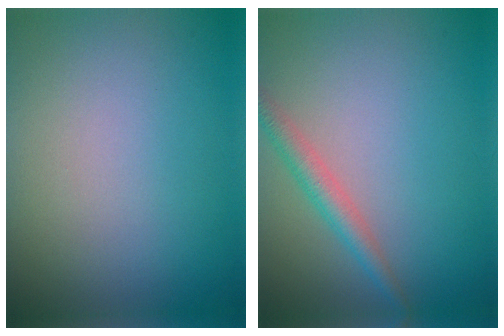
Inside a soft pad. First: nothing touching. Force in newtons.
{"total": 2.4, "press": 2.4, "slide": 0.1}